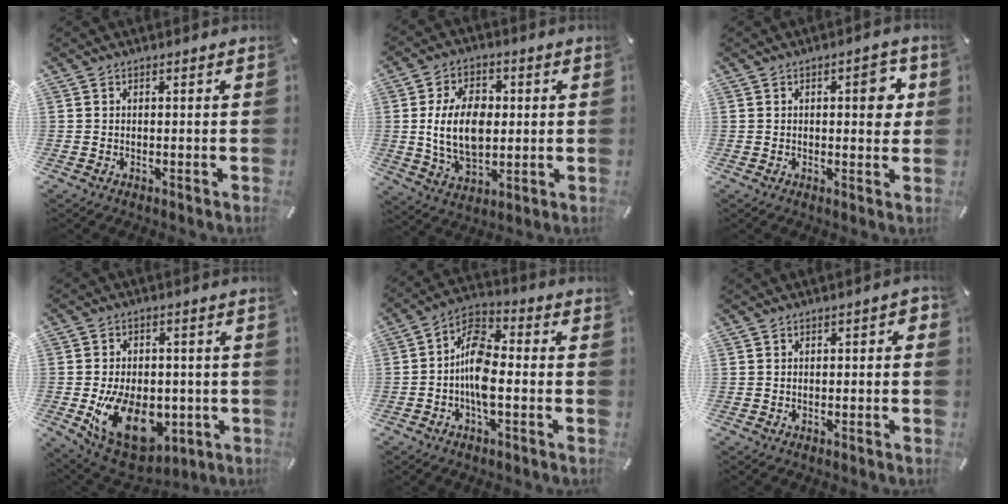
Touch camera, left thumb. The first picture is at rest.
{"total": 14.4, "force": [1.0, 9.8, 10.5], "torque": [-0.209, 0.005, 0.015]}
{"total": 6.6, "force": [1.5, 3.0, 5.7], "torque": [-0.062, -0.007, 0.016]}
{"total": 18.2, "force": [-4.3, 12.5, 12.5], "torque": [-0.203, 0.000, -0.055]}
{"total": 9.9, "force": [-2.4, 4.9, 8.3], "torque": [-0.162, 0.009, -0.040]}
{"total": 1.8, "force": [-0.9, 0.9, 1.2], "torque": [-0.022, 0.005, -0.017]}